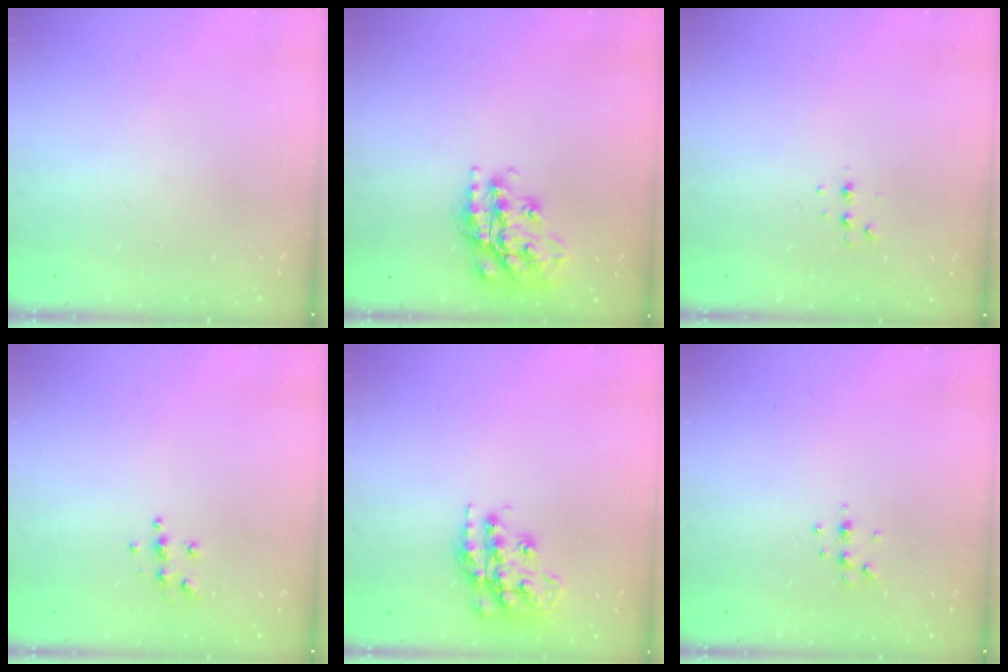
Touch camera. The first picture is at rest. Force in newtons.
{"total": 17.4, "press": 17.4, "slide": 1.4}
{"total": 3.9, "press": 3.8, "slide": 1.1}
{"total": 4.2, "press": 4.2, "slide": 0.3}
{"total": 17.3, "press": 17.3, "slide": 1.4}
{"total": 4.5, "press": 4.4, "slide": 0.8}